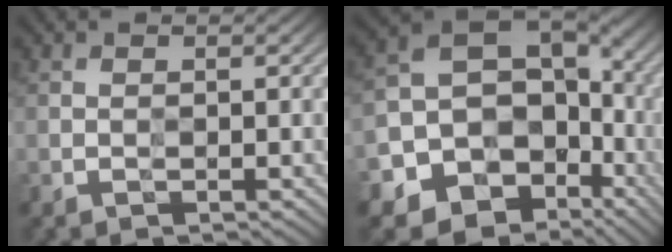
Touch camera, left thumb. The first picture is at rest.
{"total": 17.8, "force": [-5.4, 14.3, 9.1], "torque": [-0.190, -0.034, -0.073]}